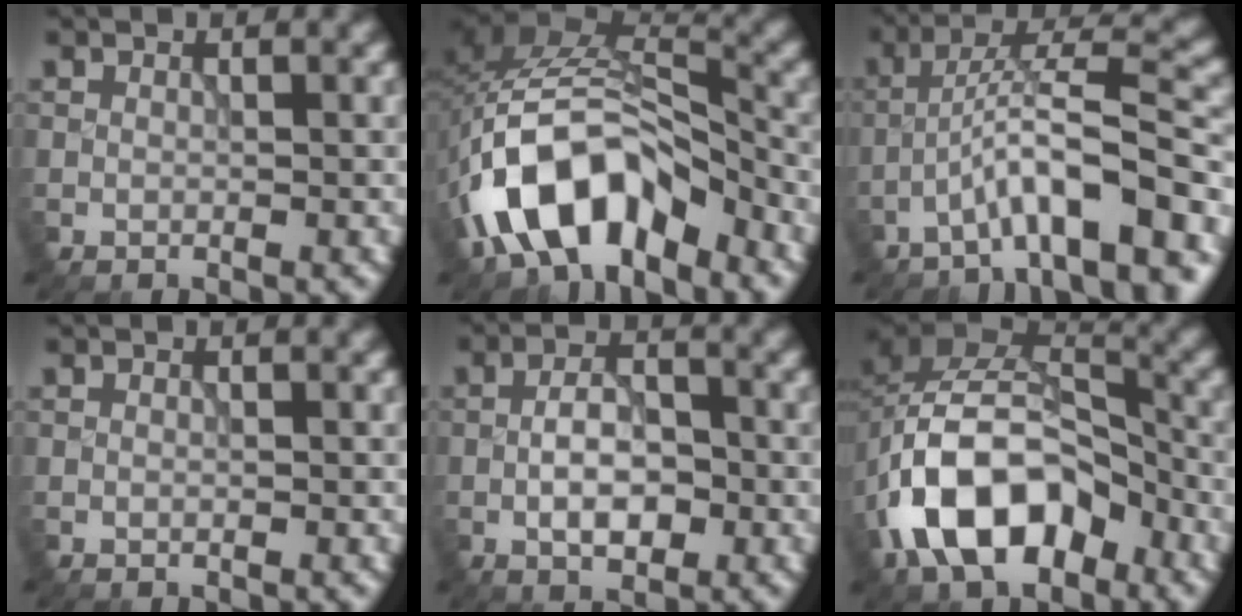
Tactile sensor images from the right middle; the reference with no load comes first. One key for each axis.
{"total": 11.1, "fx": -5.9, "fy": 5.8, "fz": 7.4, "tx": -0.132, "ty": 0.004, "tz": -0.111}
{"total": 8.6, "fx": -4.7, "fy": 1.8, "fz": 7.0, "tx": -0.107, "ty": 0.024, "tz": -0.080}
{"total": 0.0}
{"total": 4.4, "fx": -1.2, "fy": 2.2, "fz": 3.6, "tx": -0.064, "ty": 0.004, "tz": -0.026}
{"total": 11.6, "fx": -4.3, "fy": 7.4, "fz": 7.8, "tx": -0.131, "ty": 0.011, "tz": -0.085}